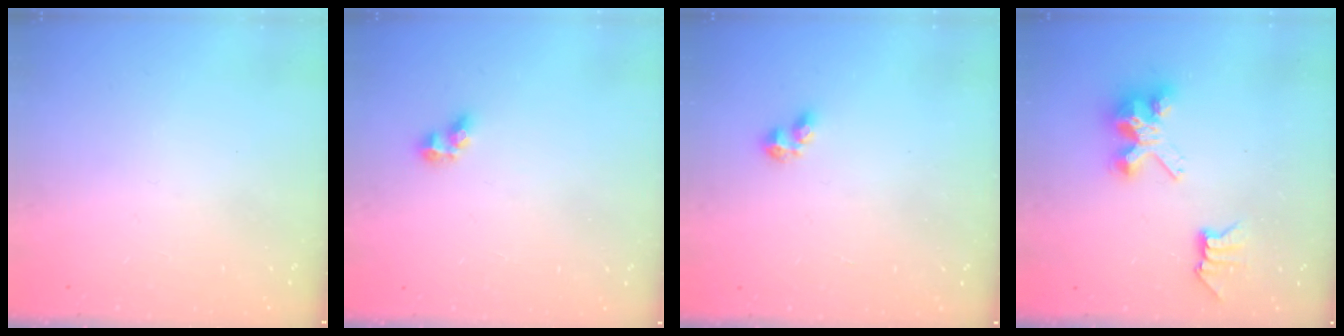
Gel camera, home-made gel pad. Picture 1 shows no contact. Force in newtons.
{"total": 3.3, "press": 3.3, "slide": 0.2}
{"total": 2.3, "press": 2.2, "slide": 0.6}
{"total": 7.6, "press": 7.6, "slide": 0.2}